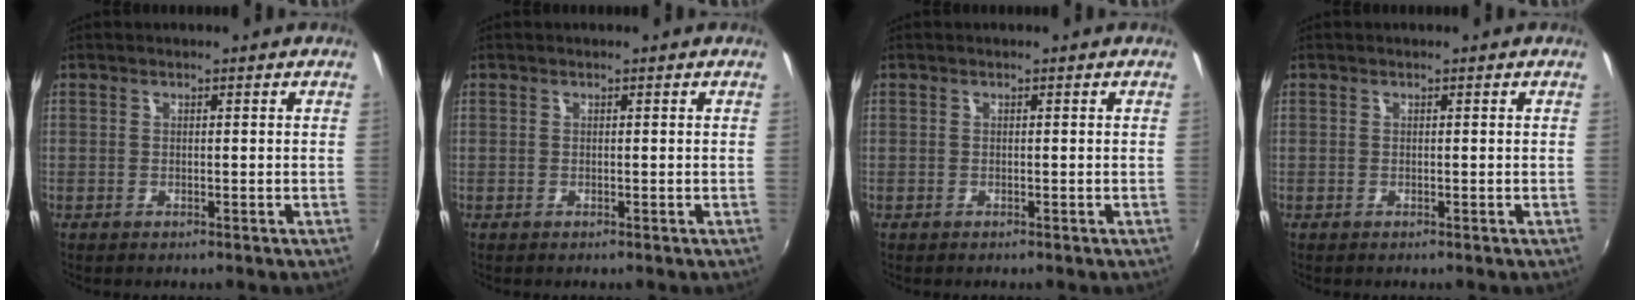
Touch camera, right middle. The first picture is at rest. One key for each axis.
{"total": 0.0}
{"total": 0.0}
{"total": 0.0}